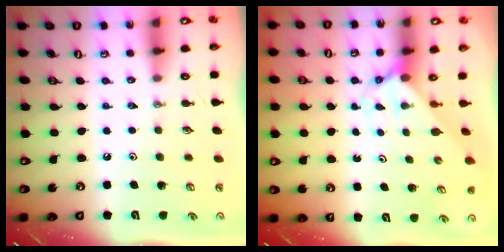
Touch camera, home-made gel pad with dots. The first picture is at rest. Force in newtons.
{"total": 2.6, "press": 2.6, "slide": 0.3}